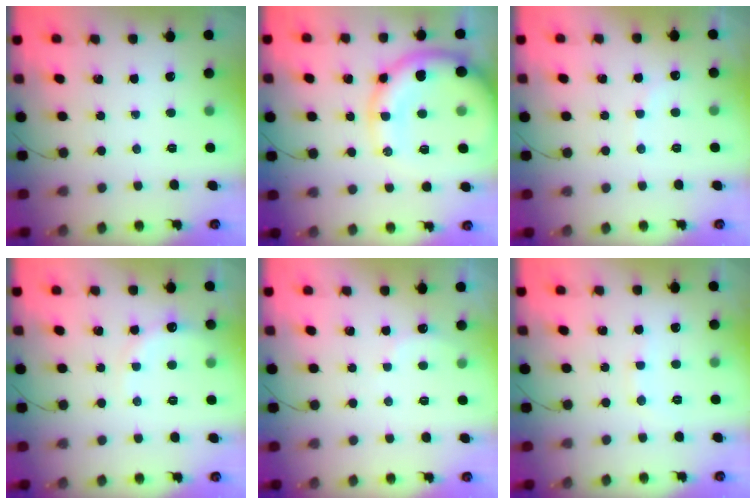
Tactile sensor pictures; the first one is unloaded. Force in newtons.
{"total": 17.1, "press": 16.8, "slide": 3.1}
{"total": 6.0, "press": 5.9, "slide": 1.1}
{"total": 7.3, "press": 7.2, "slide": 1.3}
{"total": 4.7, "press": 4.6, "slide": 1.0}
{"total": 6.6, "press": 6.5, "slide": 1.2}